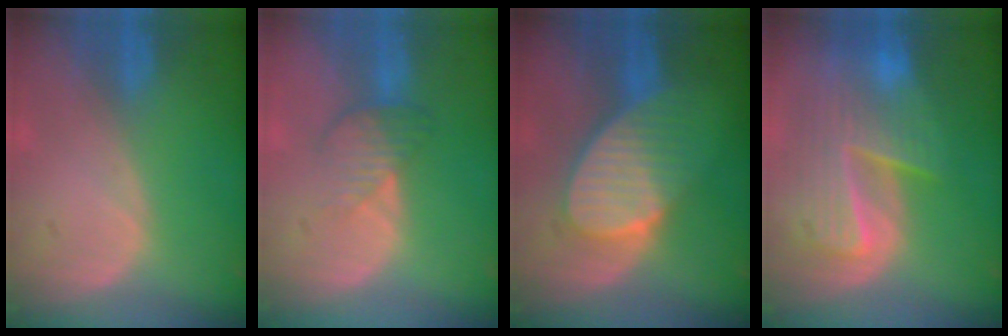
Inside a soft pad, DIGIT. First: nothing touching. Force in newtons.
{"total": 4.1, "press": 3.5, "slide": 2.0}
{"total": 7.6, "press": 7.4, "slide": 1.8}
{"total": 10.2, "press": 8.9, "slide": 5.0}